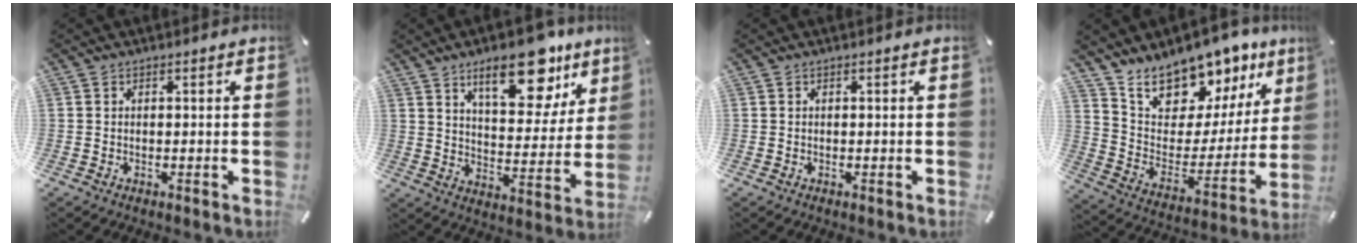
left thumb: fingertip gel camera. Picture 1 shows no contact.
{"total": 18.8, "force": [11.9, 8.5, 11.8], "torque": [-0.155, -0.065, 0.194]}
{"total": 0.0}
{"total": 13.5, "force": [12.3, 5.7, 0.2], "torque": [-0.012, -0.133, 0.219]}